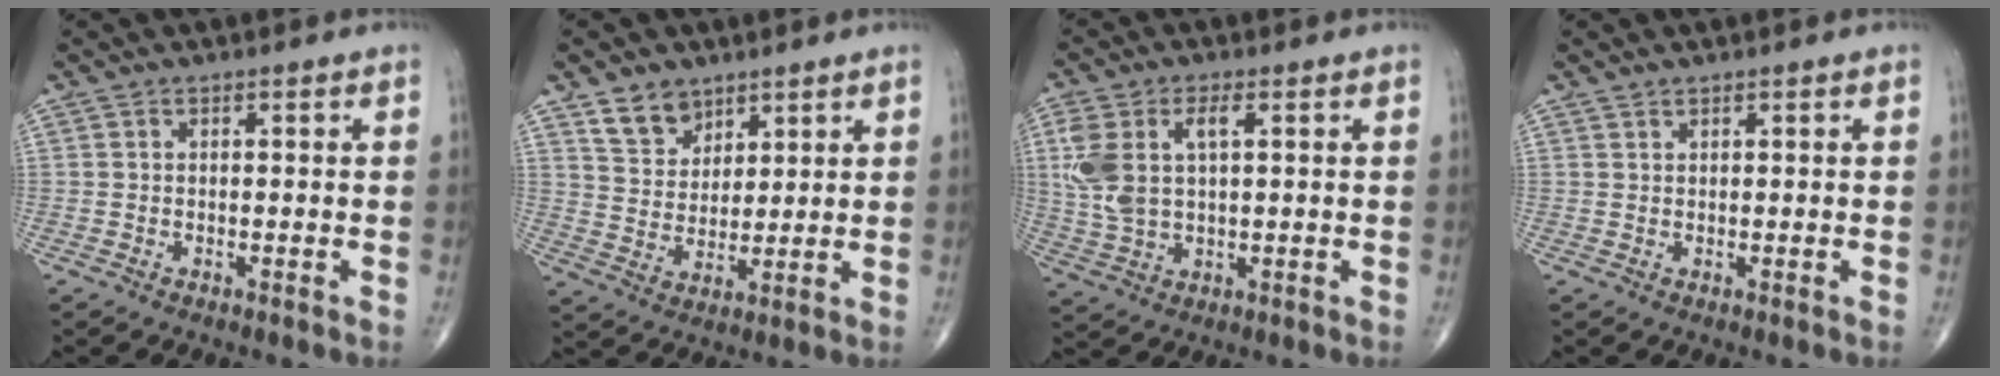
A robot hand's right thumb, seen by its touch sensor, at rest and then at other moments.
{"total": 7.2, "force": [4.8, 4.7, 2.4], "torque": [-0.018, -0.035, 0.096]}
{"total": 10.5, "force": [2.5, 5.4, 8.6], "torque": [-0.202, 0.009, 0.055]}
{"total": 0.6, "force": [0.6, 0.1, 0.0], "torque": [-0.001, -0.005, 0.010]}